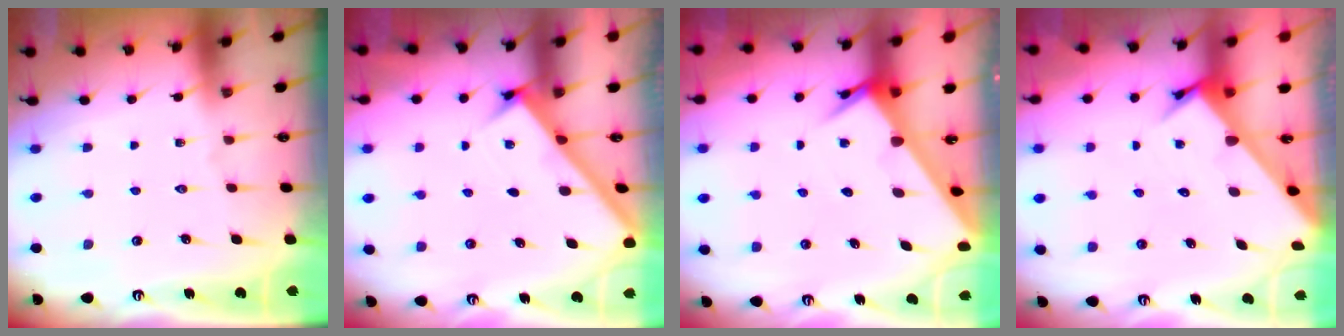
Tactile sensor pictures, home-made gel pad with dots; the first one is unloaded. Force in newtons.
{"total": 2.6, "press": 2.5, "slide": 0.3}
{"total": 3.6, "press": 3.6, "slide": 0.4}
{"total": 3.4, "press": 3.4, "slide": 0.2}